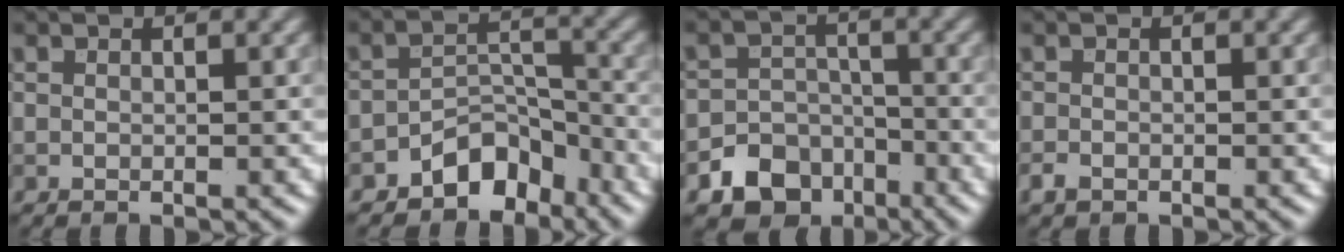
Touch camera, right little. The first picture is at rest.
{"total": 4.2, "force": [-3.1, 2.4, 1.6], "torque": [-0.010, 0.009, -0.056]}
{"total": 5.9, "force": [-3.6, 4.4, 1.6], "torque": [-0.002, -0.007, -0.063]}
{"total": 1.0, "force": [-0.6, 0.7, 0.4], "torque": [-0.005, -0.003, -0.013]}